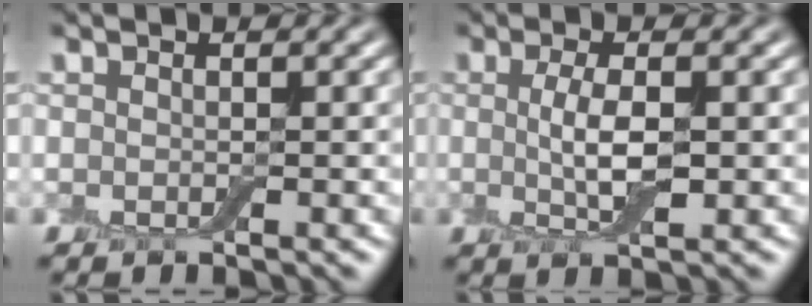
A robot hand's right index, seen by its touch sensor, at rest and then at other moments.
{"total": 3.0, "force": [0.1, 1.0, 2.8], "torque": [-0.060, -0.001, 0.004]}